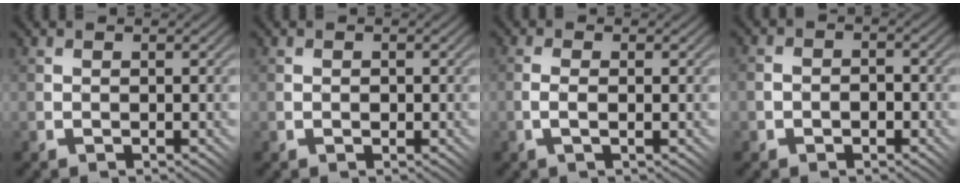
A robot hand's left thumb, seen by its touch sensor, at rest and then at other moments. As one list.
[{"total": 0.8, "force": [0.0, 0.8, 0.2], "torque": [0.000, 0.001, 0.001]}, {"total": 2.1, "force": [-0.4, 0.6, 2.0], "torque": [-0.034, 0.007, -0.004]}, {"total": 3.5, "force": [-1.3, 2.9, 1.4], "torque": [-0.021, 0.002, -0.026]}]